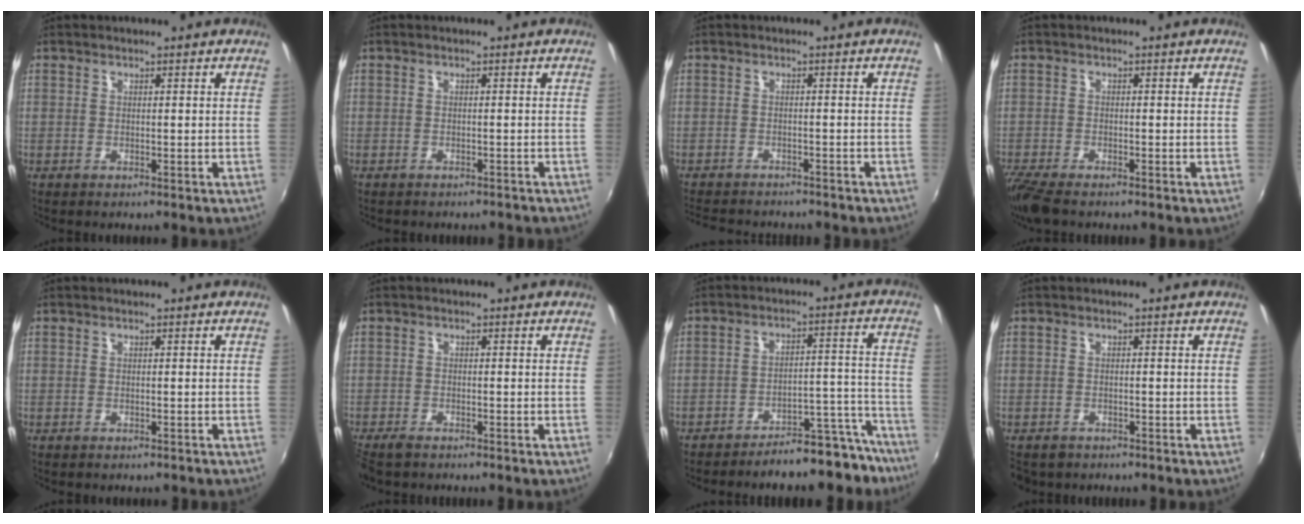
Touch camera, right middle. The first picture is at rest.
{"total": 3.2, "force": [-2.9, 1.1, 1.0], "torque": [-0.018, -0.008, -0.034]}
{"total": 9.2, "force": [-8.2, 2.5, 3.3], "torque": [-0.081, -0.016, -0.122]}
{"total": 6.0, "force": [-4.9, 1.3, 3.2], "torque": [-0.087, -0.030, -0.095]}
{"total": 0.6, "force": [-0.5, 0.3, 0.2], "torque": [-0.003, 0.000, -0.005]}
{"total": 3.3, "force": [-2.8, 1.1, 1.5], "torque": [-0.041, -0.014, -0.055]}
{"total": 14.5, "force": [-13.7, 3.0, 3.4], "torque": [-0.021, 0.052, -0.175]}
{"total": 3.4, "force": [-2.3, 2.2, 1.1], "torque": [-0.033, -0.010, -0.035]}